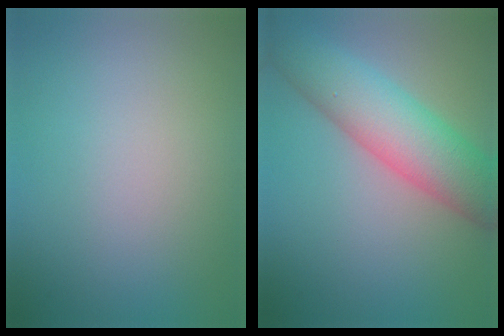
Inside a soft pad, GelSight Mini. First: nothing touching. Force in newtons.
{"total": 8.4, "press": 8.4, "slide": 0.5}